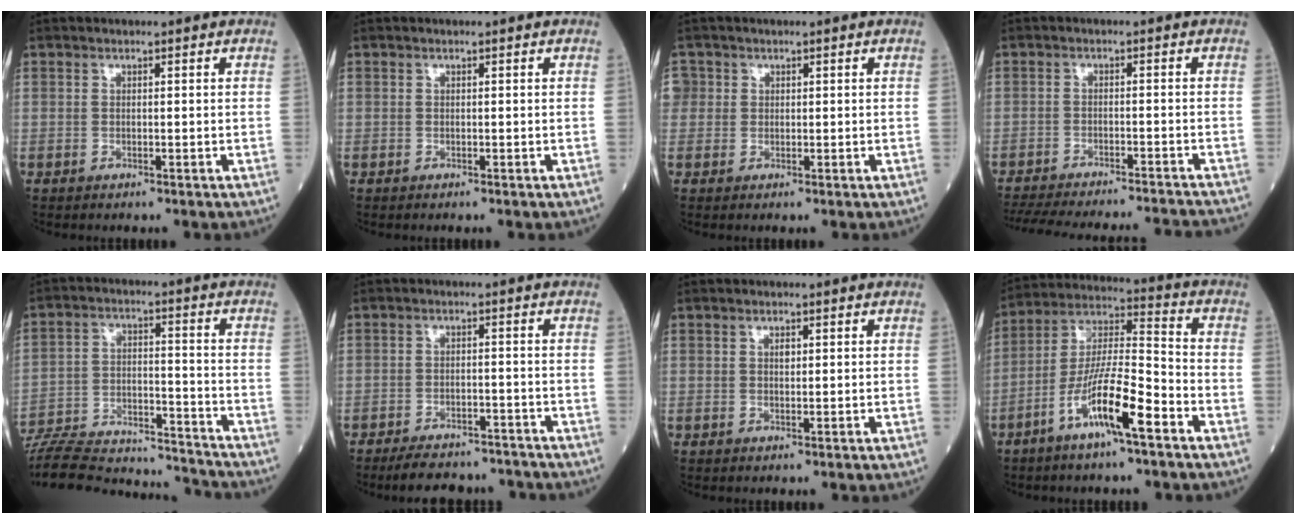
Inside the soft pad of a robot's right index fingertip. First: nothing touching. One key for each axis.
{"total": 0.0}
{"total": 2.4, "fx": 0.5, "fy": 2.3, "fz": 0.2, "tx": 0.007, "ty": 0.009, "tz": 0.007}
{"total": 21.5, "fx": -19.9, "fy": 1.7, "fz": 7.9, "tx": -0.151, "ty": -0.033, "tz": -0.269}
{"total": 22.5, "fx": -21.3, "fy": 3.7, "fz": 6.4, "tx": -0.143, "ty": -0.002, "tz": -0.321}
{"total": 10.0, "fx": -9.2, "fy": 2.9, "fz": 2.9, "tx": -0.041, "ty": 0.007, "tz": -0.124}
{"total": 1.1, "fx": 0.4, "fy": 0.5, "fz": 0.9, "tx": -0.015, "ty": 0.000, "tz": 0.005}
{"total": 12.7, "fx": -6.4, "fy": 1.5, "fz": 10.8, "tx": -0.210, "ty": -0.002, "tz": -0.121}